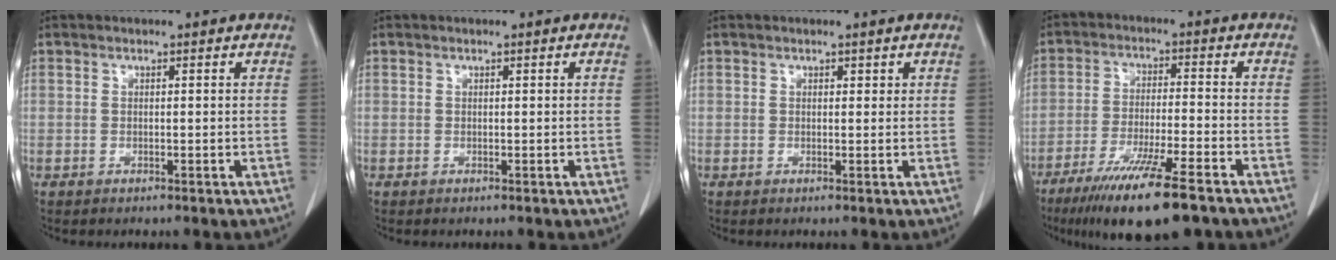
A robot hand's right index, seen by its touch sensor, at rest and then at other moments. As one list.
[{"total": 0.0}, {"total": 0.7, "force": [0.4, 0.5, 0.3], "torque": [0.004, 0.000, 0.003]}, {"total": 14.5, "force": [-10.1, 1.3, 10.3], "torque": [-0.173, -0.039, -0.166]}]